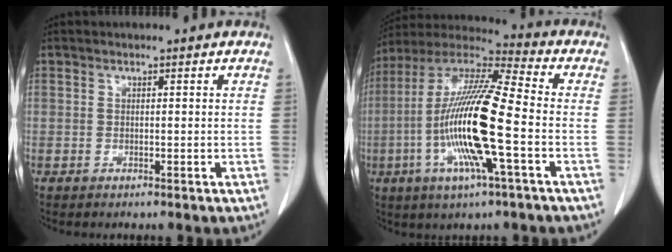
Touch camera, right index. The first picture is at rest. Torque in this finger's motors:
{"motor_torque": [2.14, 0.00, 0.98, 0.21]}